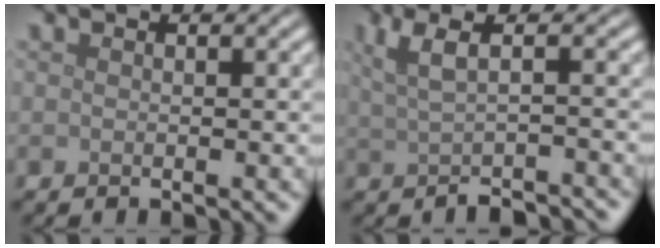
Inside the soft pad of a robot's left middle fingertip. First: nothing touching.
{"total": 4.0, "force": [0.2, 1.5, 3.7], "torque": [-0.054, 0.001, 0.001]}